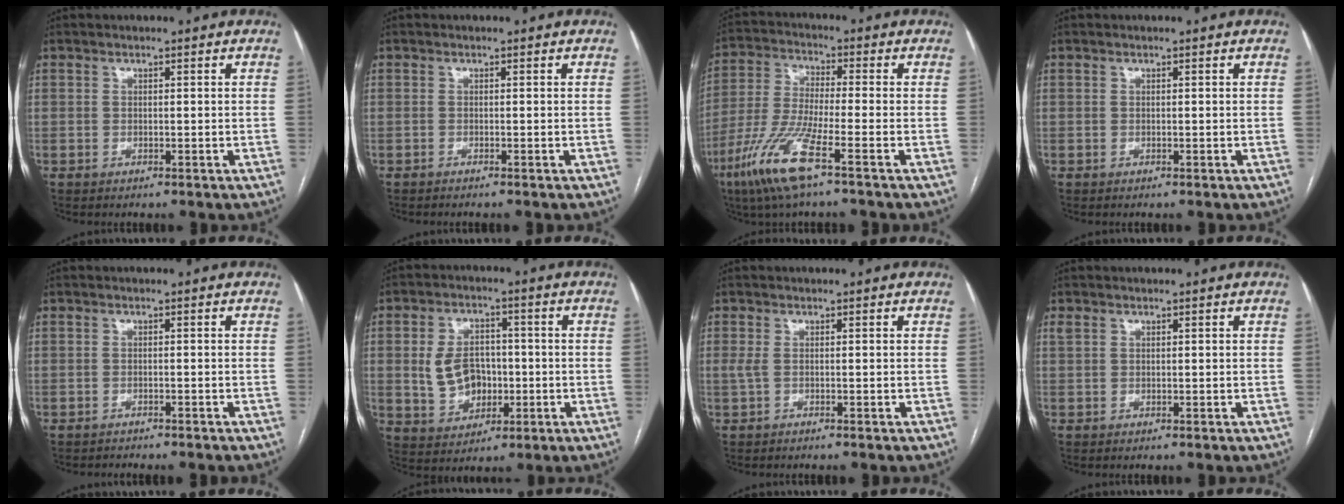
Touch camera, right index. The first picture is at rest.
{"total": 1.2, "force": [-1.0, -0.3, 0.5], "torque": [-0.001, 0.004, -0.015]}
{"total": 11.1, "force": [-6.2, 0.5, 9.3], "torque": [-0.203, -0.025, -0.127]}
{"total": 0.0}
{"total": 2.7, "force": [-2.6, 0.1, 0.6], "torque": [-0.008, -0.003, -0.031]}
{"total": 8.5, "force": [-0.3, 6.3, 5.7], "torque": [-0.115, 0.012, 0.005]}
{"total": 1.6, "force": [-0.9, 0.1, 1.3], "torque": [-0.024, -0.001, -0.013]}
{"total": 0.9, "force": [0.6, 0.5, 0.4], "torque": [-0.014, 0.015, 0.014]}